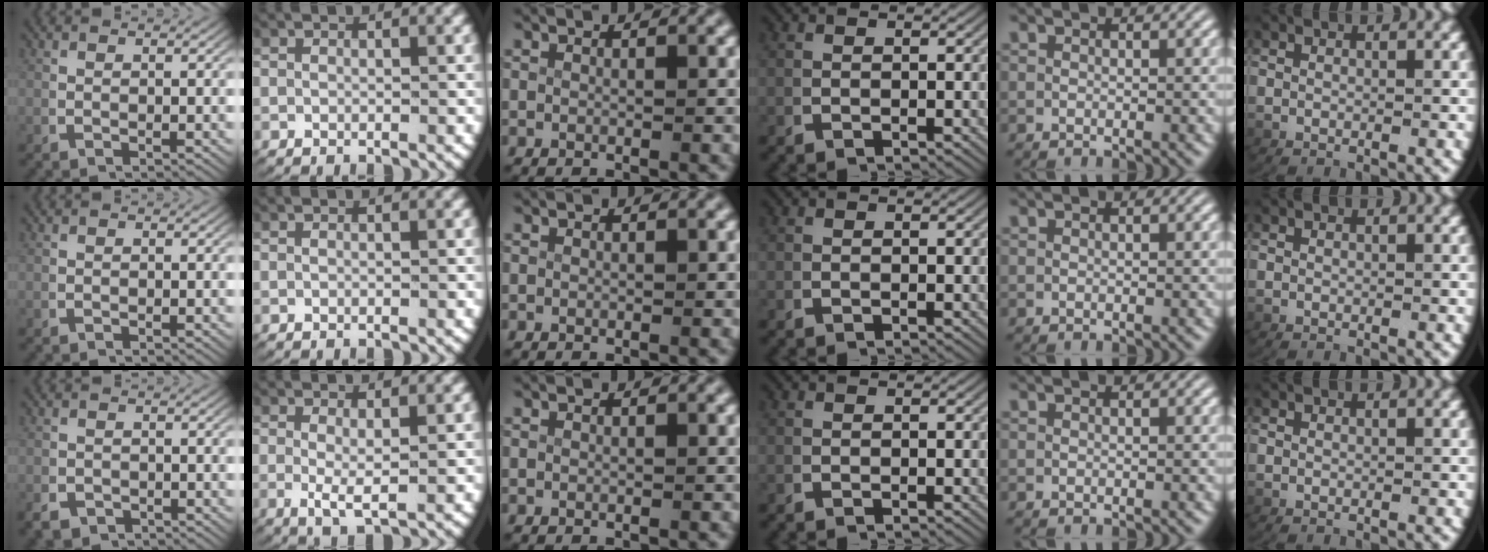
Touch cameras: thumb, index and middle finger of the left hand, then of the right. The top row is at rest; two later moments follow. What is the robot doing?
{"motion": "lift_and_place", "object": "paper towel"}